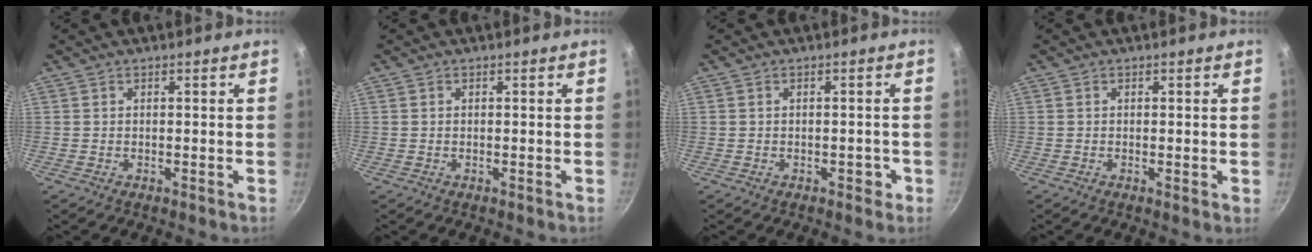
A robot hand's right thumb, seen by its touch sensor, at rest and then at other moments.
{"total": 0.0}
{"total": 2.0, "force": [-0.8, 1.3, 1.2], "torque": [0.003, 0.016, -0.005]}
{"total": 0.9, "force": [-0.1, 0.2, 0.9], "torque": [-0.014, -0.002, -0.004]}